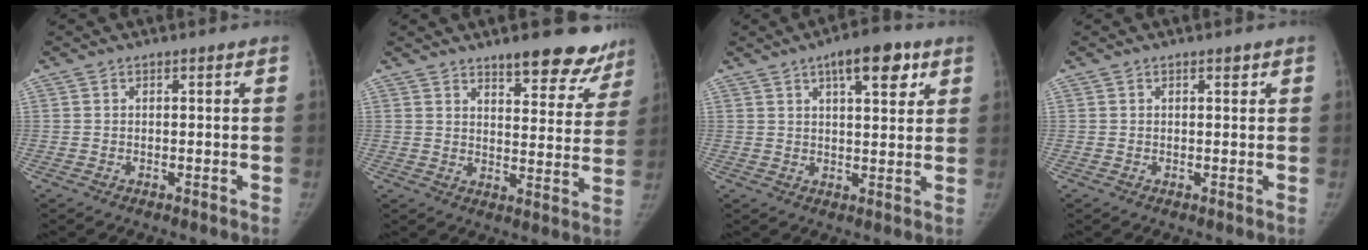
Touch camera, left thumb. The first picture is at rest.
{"total": 14.5, "force": [11.6, 5.1, 7.1], "torque": [-0.033, -0.073, 0.141]}
{"total": 9.5, "force": [5.0, 3.7, 7.2], "torque": [-0.081, -0.015, 0.069]}
{"total": 0.7, "force": [0.5, 0.4, 0.3], "torque": [0.000, -0.002, 0.006]}